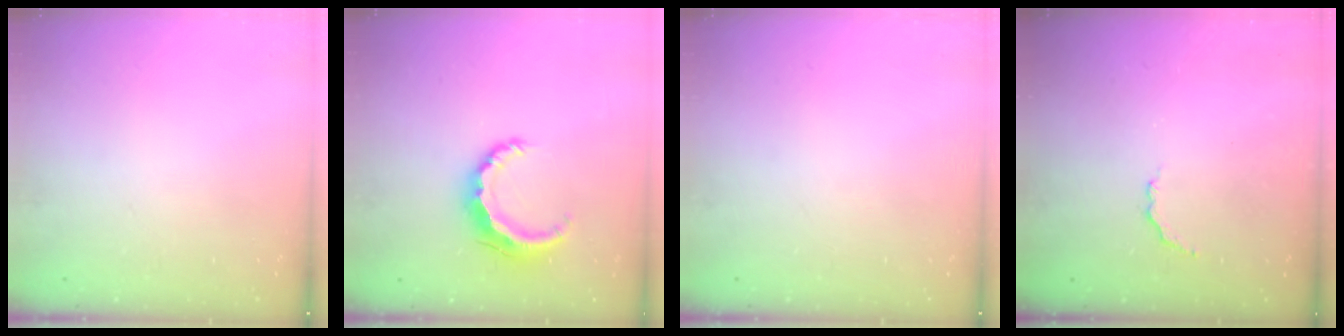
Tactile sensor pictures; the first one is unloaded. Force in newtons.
{"total": 7.4, "press": 7.4, "slide": 0.6}
{"total": 0.0}
{"total": 2.6, "press": 2.4, "slide": 1.0}